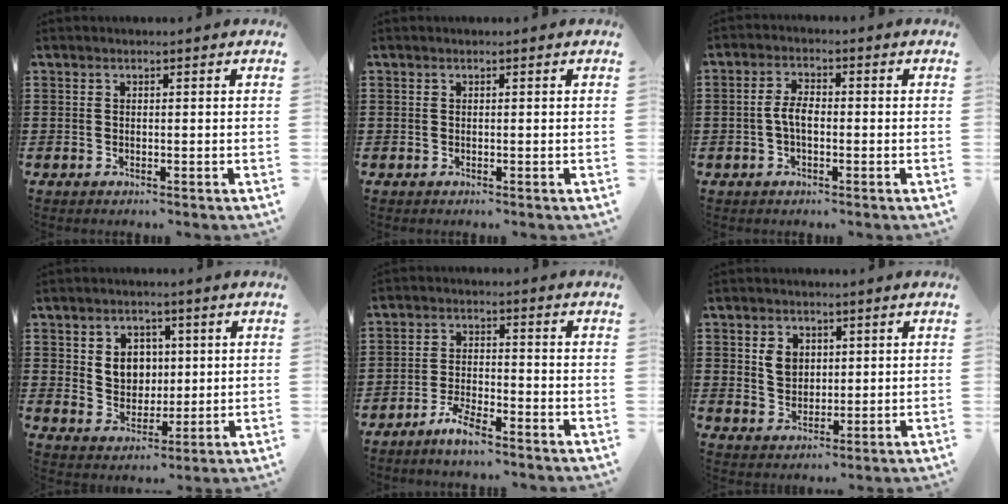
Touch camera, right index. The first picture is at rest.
{"total": 0.0}
{"total": 3.6, "force": [-0.7, 1.6, 3.2], "torque": [-0.080, -0.003, -0.019]}
{"total": 5.2, "force": [1.5, 4.5, 2.0], "torque": [-0.043, 0.009, 0.021]}
{"total": 4.3, "force": [-3.8, 0.5, 1.9], "torque": [-0.047, 0.003, -0.077]}
{"total": 4.0, "force": [1.3, 3.1, 2.2], "torque": [-0.045, 0.007, 0.021]}